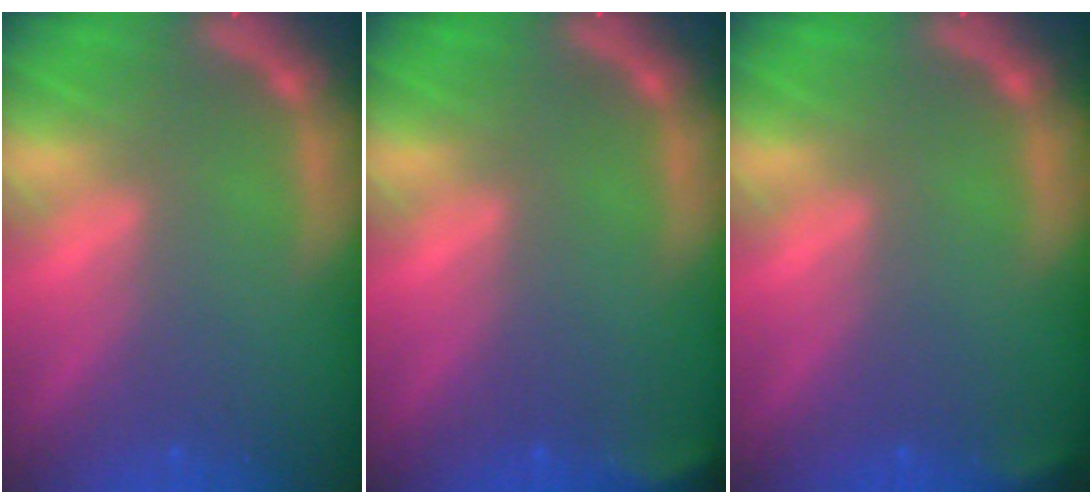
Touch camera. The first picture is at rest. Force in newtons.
{"total": 2.4}
{"total": 1.4}